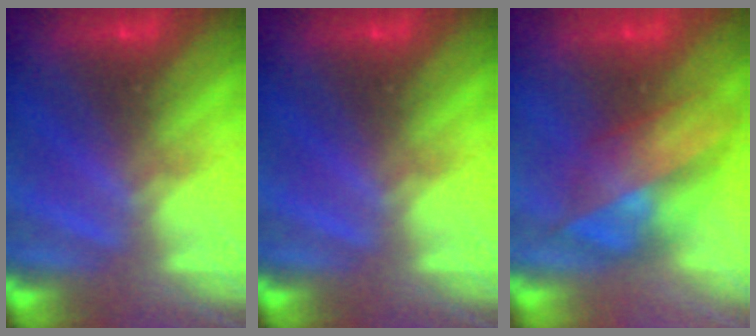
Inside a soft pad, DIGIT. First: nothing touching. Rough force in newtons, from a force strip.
{"total": 0.0}
{"total": 4.4}